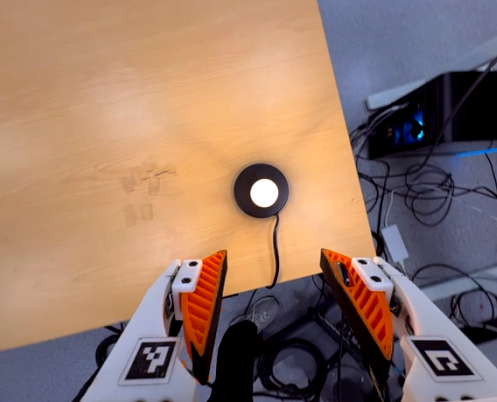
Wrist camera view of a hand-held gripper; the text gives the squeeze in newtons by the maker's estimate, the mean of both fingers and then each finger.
{"total": 0.0}